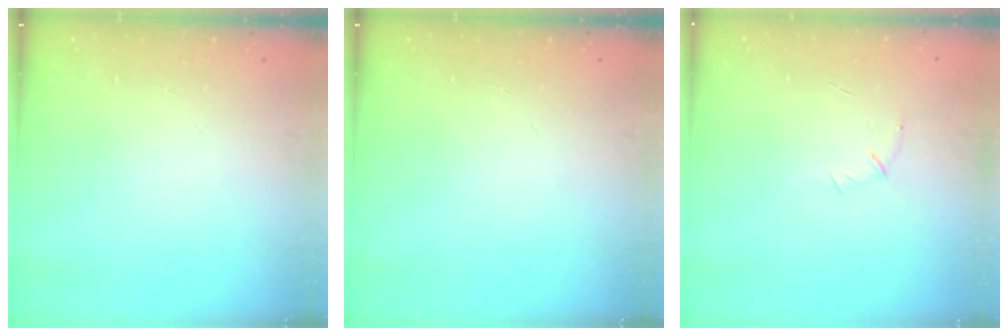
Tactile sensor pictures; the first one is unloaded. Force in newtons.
{"total": 0.0}
{"total": 5.2, "press": 5.0, "slide": 1.1}